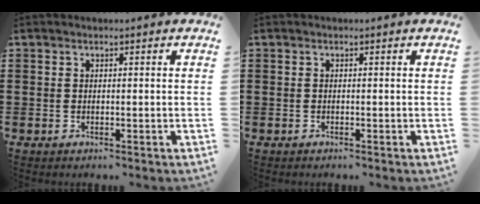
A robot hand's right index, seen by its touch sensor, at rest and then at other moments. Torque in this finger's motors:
{"motor_torque": [0.08, -0.03, -0.01, -0.01]}